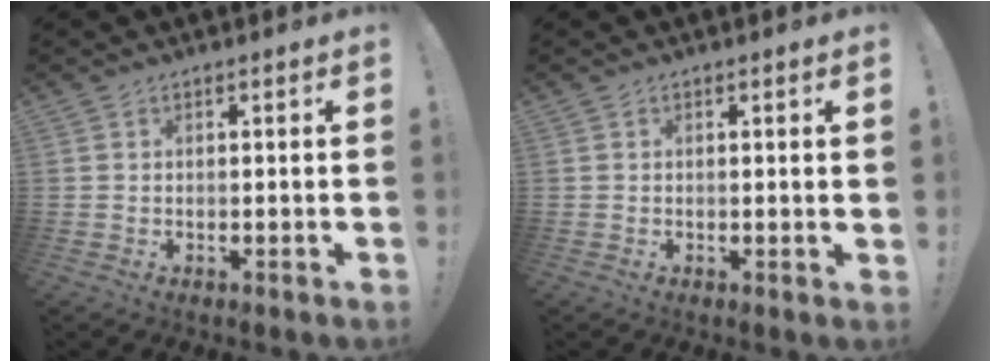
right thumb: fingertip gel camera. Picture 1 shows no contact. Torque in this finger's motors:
{"motor_torque": [0.17, 0.21, -0.11, 0.02, 0.07]}